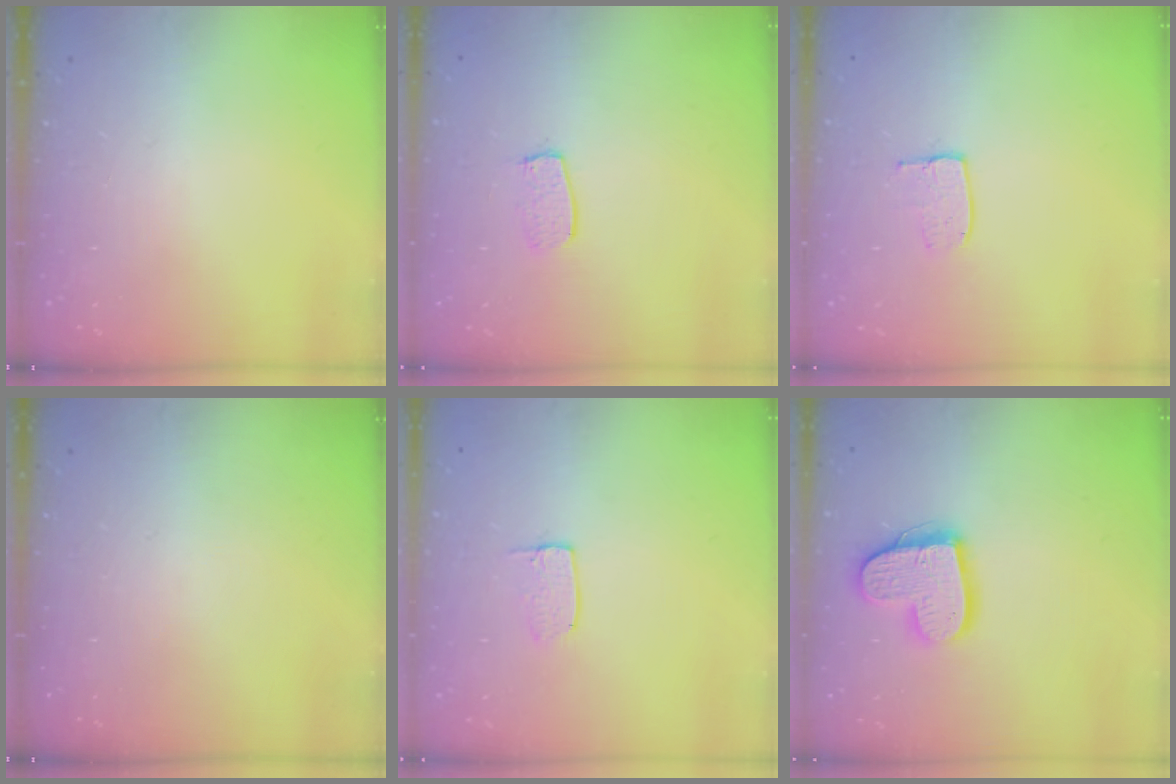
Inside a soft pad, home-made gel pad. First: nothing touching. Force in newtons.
{"total": 5.9, "press": 5.9, "slide": 0.3}
{"total": 6.3, "press": 6.3, "slide": 0.4}
{"total": 0.0}
{"total": 3.8, "press": 3.8, "slide": 0.2}
{"total": 15.4, "press": 15.4, "slide": 1.2}